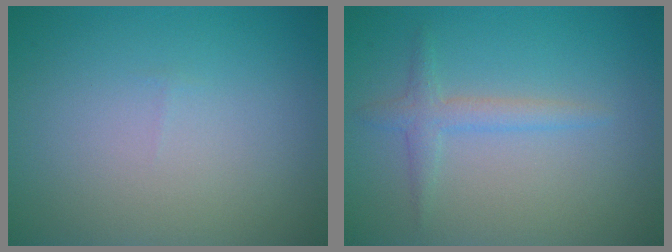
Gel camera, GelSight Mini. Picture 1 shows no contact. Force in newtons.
{"total": 1.8, "press": 1.8, "slide": 0.0}